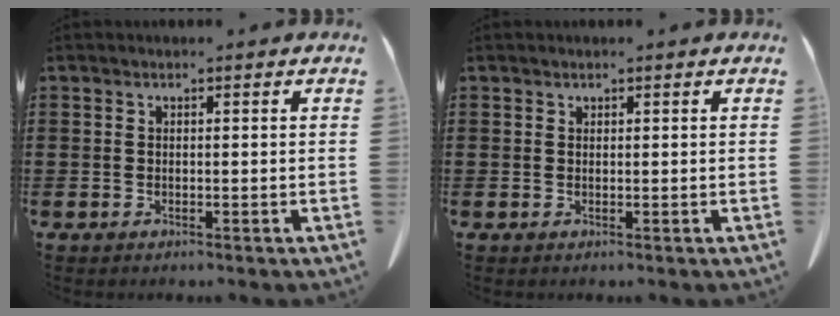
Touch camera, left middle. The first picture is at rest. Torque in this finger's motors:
{"motor_torque": [-0.97, 1.16, -0.05, -0.02]}